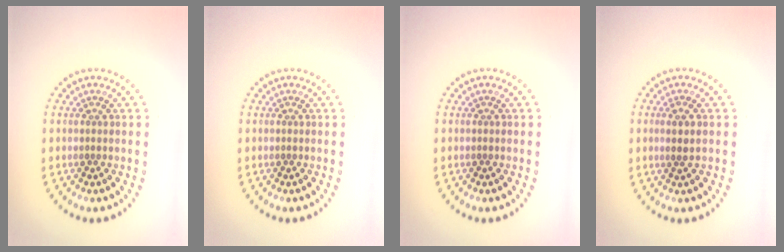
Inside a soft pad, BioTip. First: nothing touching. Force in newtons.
{"total": 0.0}
{"total": 0.0}
{"total": 1.2, "press": 1.0, "slide": 0.7}